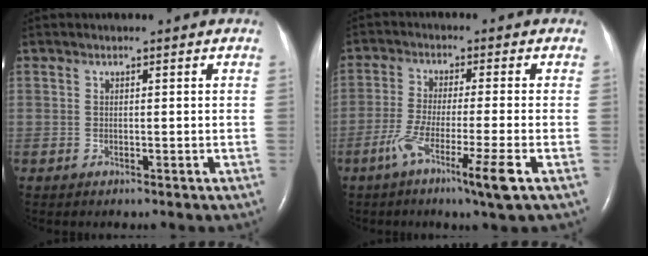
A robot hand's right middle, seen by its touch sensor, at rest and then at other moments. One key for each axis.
{"total": 8.5, "fx": -4.3, "fy": -0.7, "fz": 7.3, "tx": -0.133, "ty": -0.024, "tz": -0.079}